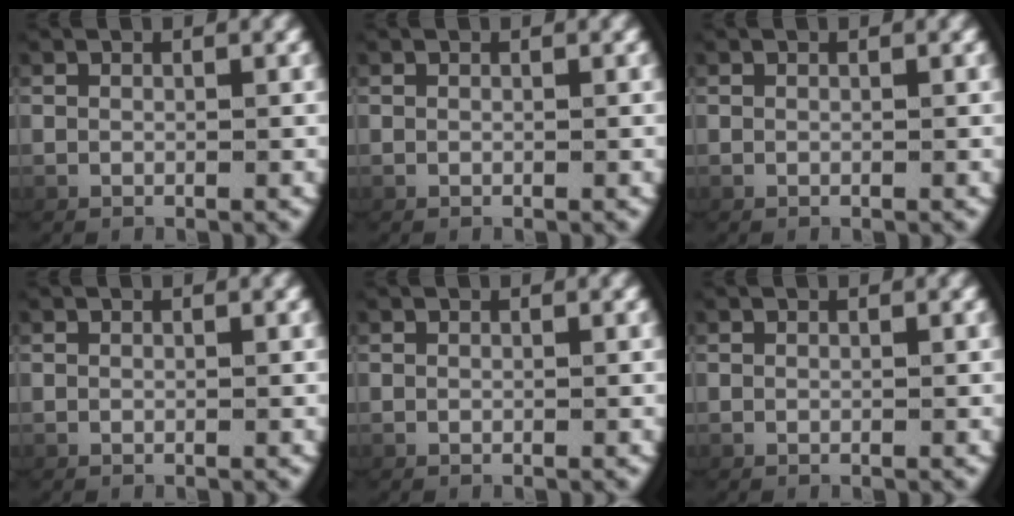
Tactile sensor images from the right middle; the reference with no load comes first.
{"total": 0.0}
{"total": 0.0}
{"total": 0.0}
{"total": 0.0}
{"total": 0.0}